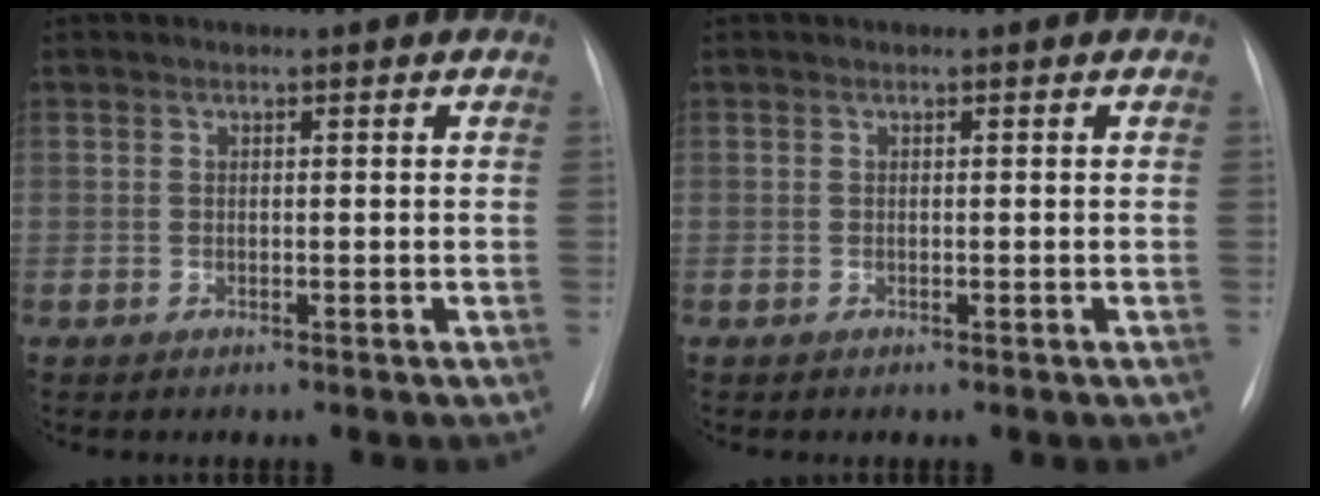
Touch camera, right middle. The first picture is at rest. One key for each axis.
{"total": 0.0}